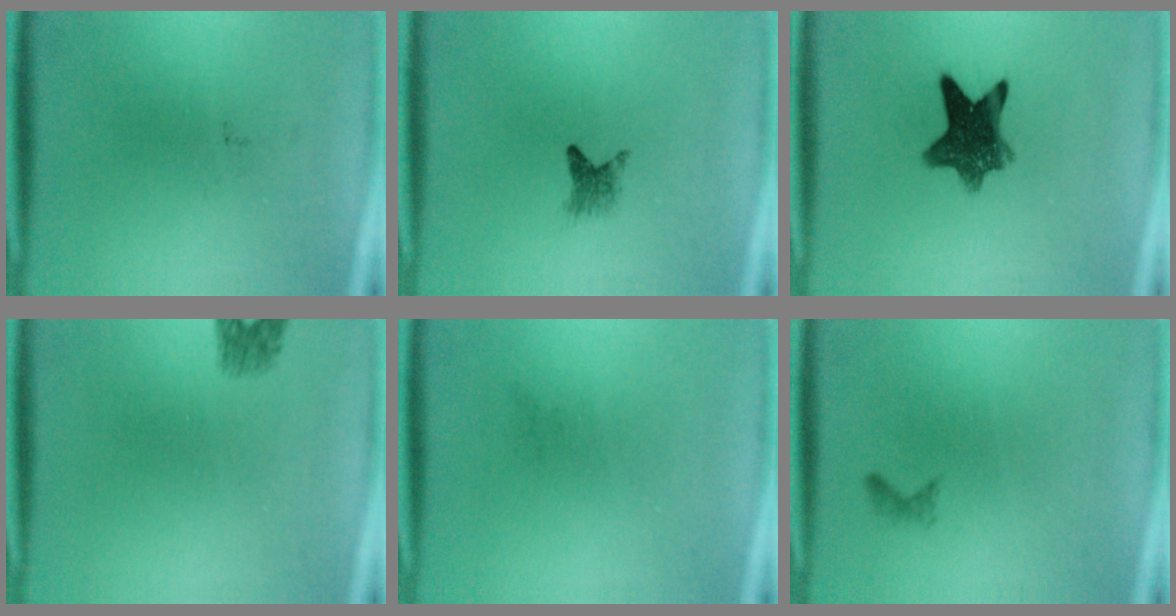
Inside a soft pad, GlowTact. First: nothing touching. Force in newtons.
{"total": 2.0}
{"total": 9.3}
{"total": 1.8}
{"total": 0.0}
{"total": 0.6}